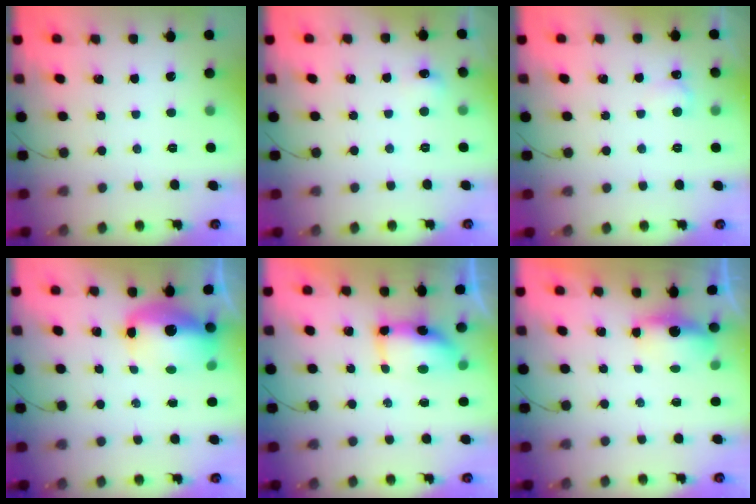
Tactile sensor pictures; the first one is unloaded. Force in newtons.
{"total": 4.7, "press": 4.6, "slide": 1.3}
{"total": 3.5, "press": 3.4, "slide": 1.0}
{"total": 12.8, "press": 12.4, "slide": 3.2}
{"total": 7.1, "press": 7.1, "slide": 0.5}
{"total": 6.2, "press": 4.3, "slide": 4.6}